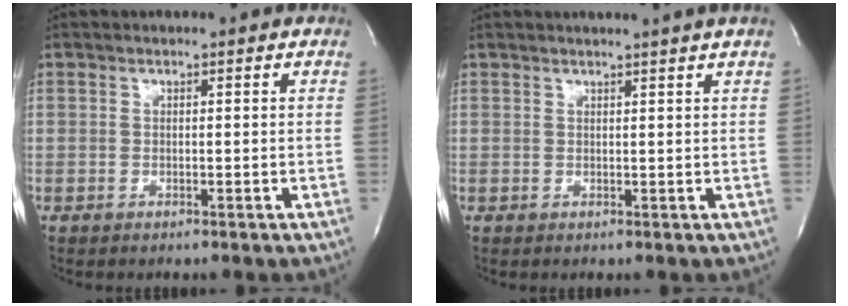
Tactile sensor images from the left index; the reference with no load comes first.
{"total": 3.2, "force": [2.7, -1.1, 1.3], "torque": [-0.020, -0.001, 0.031]}